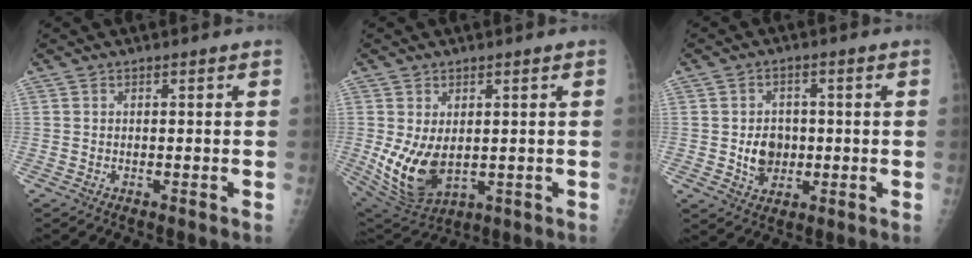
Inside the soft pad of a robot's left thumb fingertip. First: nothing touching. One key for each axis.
{"total": 11.1, "fx": -0.3, "fy": 7.0, "fz": 8.6, "tx": -0.156, "ty": -0.018, "tz": 0.020}
{"total": 6.1, "fx": -0.4, "fy": 5.0, "fz": 3.4, "tx": -0.029, "ty": 0.002, "tz": -0.003}